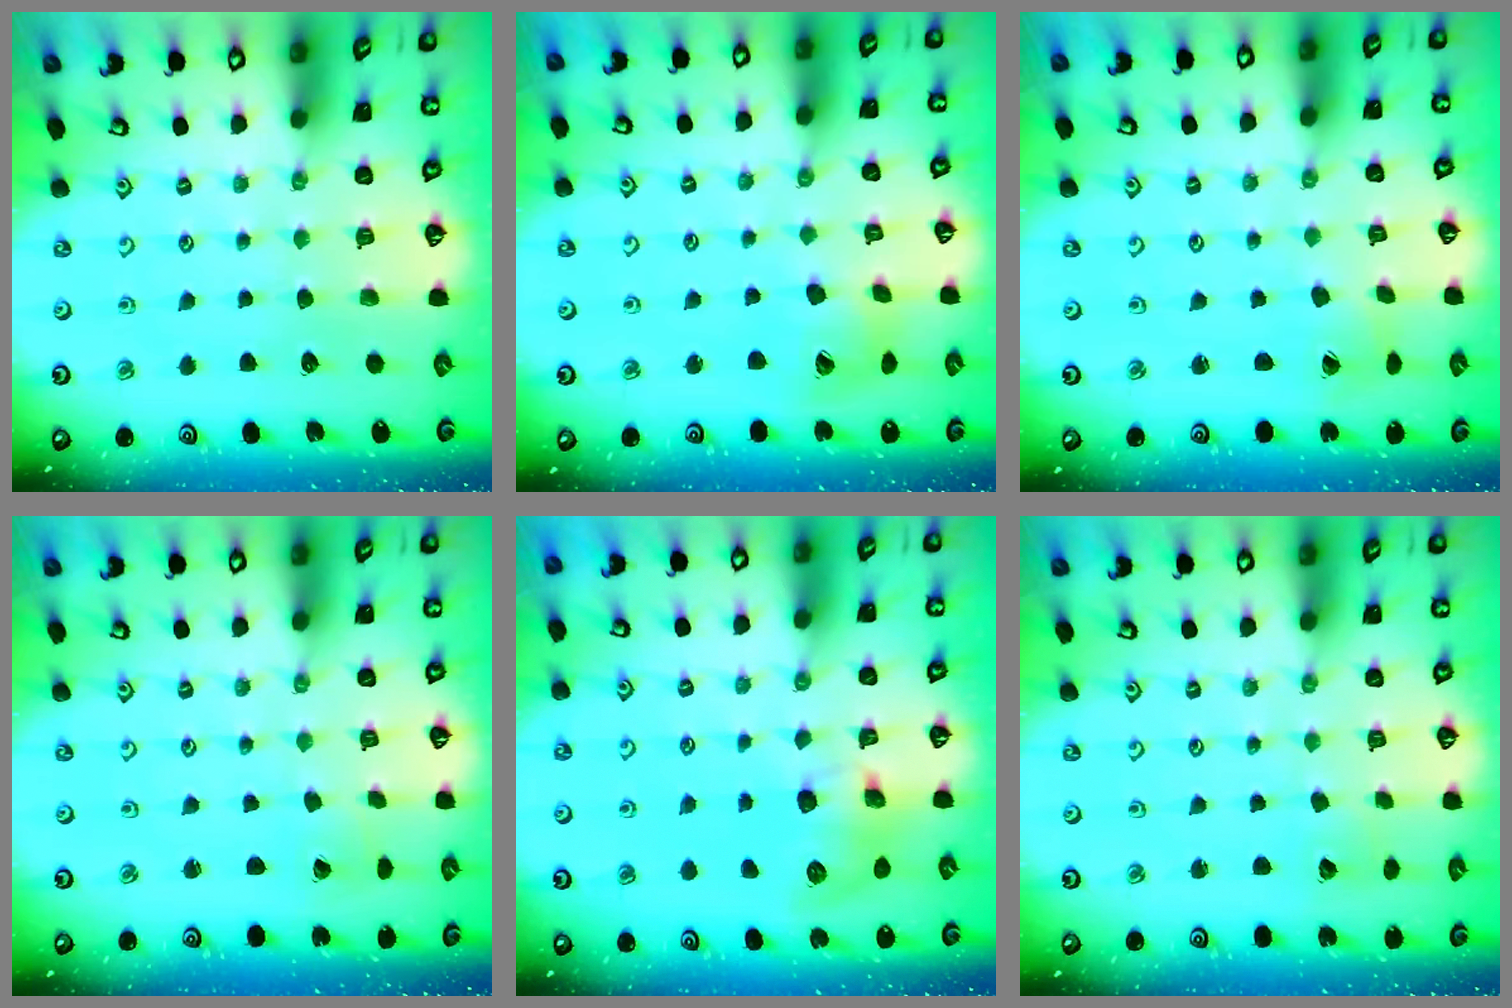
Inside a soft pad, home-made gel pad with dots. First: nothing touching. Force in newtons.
{"total": 12.4, "press": 12.4, "slide": 1.5}
{"total": 2.0, "press": 2.0, "slide": 0.2}
{"total": 1.0, "press": 1.0, "slide": 0.1}
{"total": 8.4, "press": 8.4, "slide": 0.2}
{"total": 3.8, "press": 3.8, "slide": 0.4}